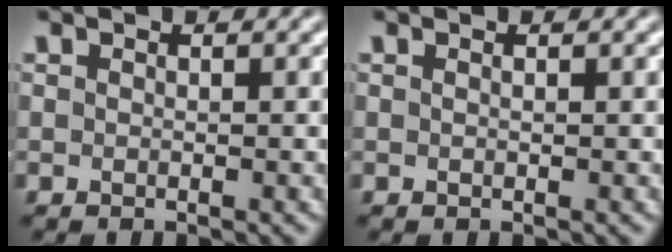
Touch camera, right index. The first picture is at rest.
{"total": 0.0}